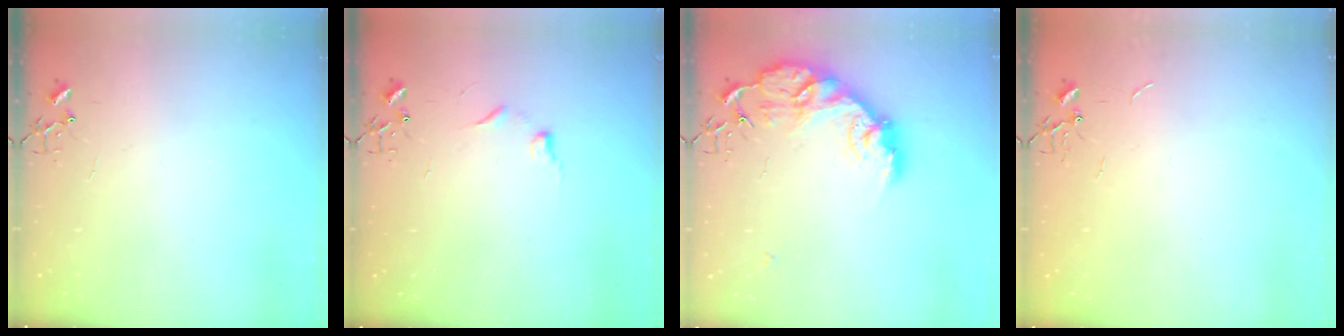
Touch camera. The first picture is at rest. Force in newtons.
{"total": 5.5, "press": 5.5, "slide": 0.6}
{"total": 15.4, "press": 15.4, "slide": 1.1}
{"total": 0.7, "press": 0.7, "slide": 0.1}